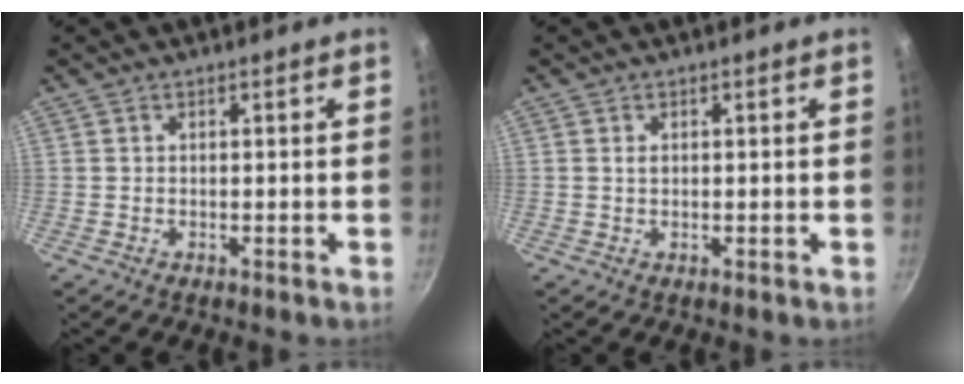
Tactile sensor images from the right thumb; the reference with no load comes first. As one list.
[{"total": 0.9, "force": [0.2, 0.5, 0.7], "torque": [-0.011, 0.000, 0.003]}]